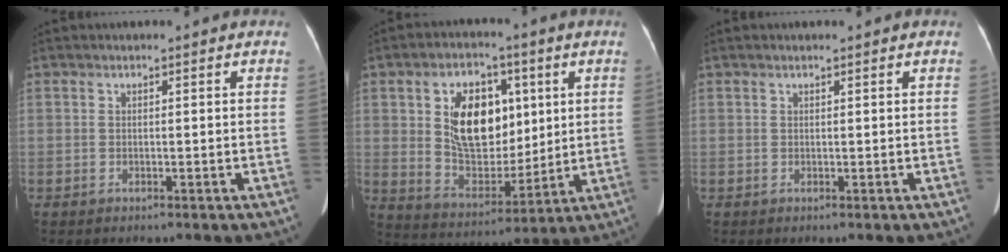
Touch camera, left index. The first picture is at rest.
{"total": 12.7, "force": [3.3, 7.8, 9.5], "torque": [-0.181, 0.010, 0.068]}
{"total": 0.0}